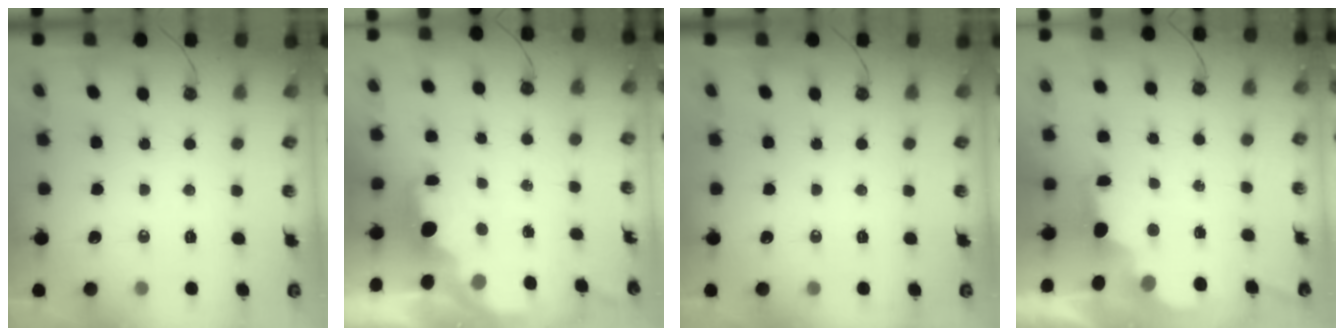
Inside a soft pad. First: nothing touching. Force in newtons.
{"total": 2.1, "press": 2.0, "slide": 0.8}
{"total": 0.0}
{"total": 2.8, "press": 2.6, "slide": 0.9}